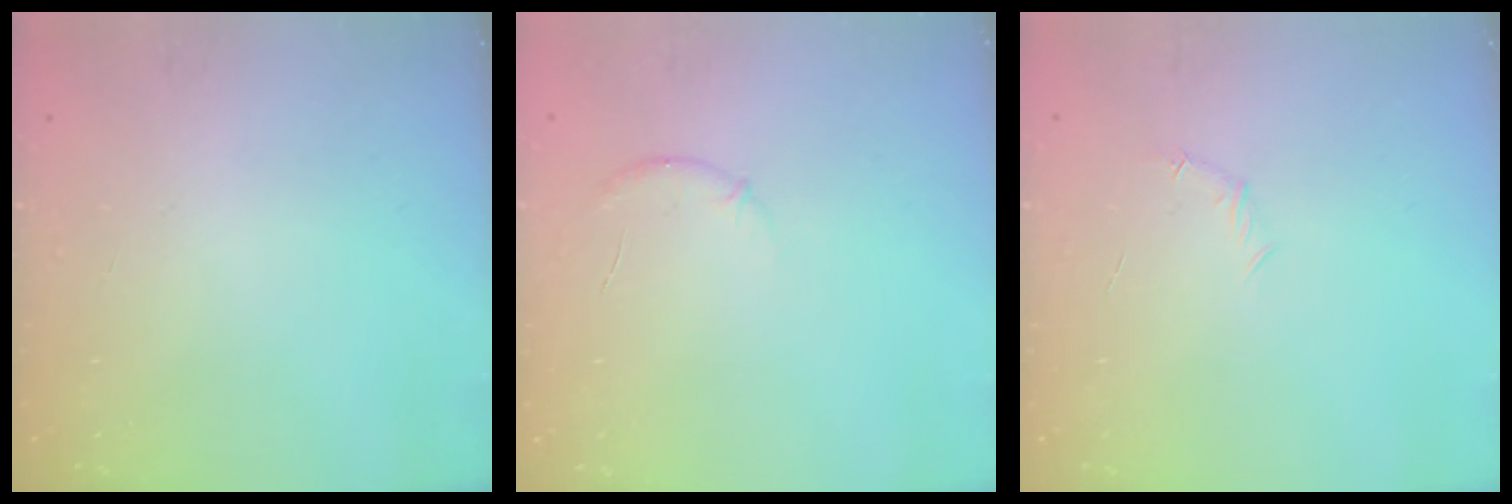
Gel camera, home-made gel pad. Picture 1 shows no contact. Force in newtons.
{"total": 6.4, "press": 6.2, "slide": 1.7}
{"total": 4.7, "press": 4.5, "slide": 1.4}